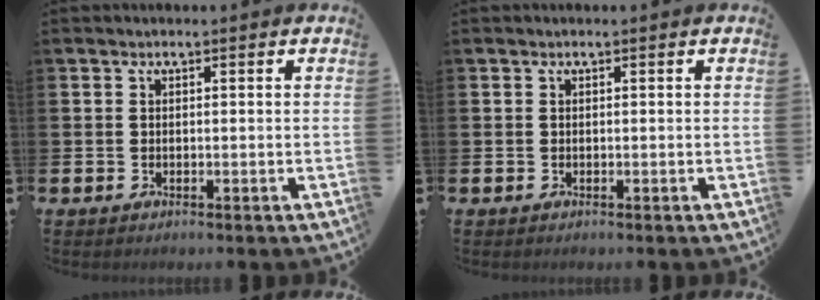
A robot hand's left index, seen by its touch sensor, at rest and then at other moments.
{"total": 0.0}